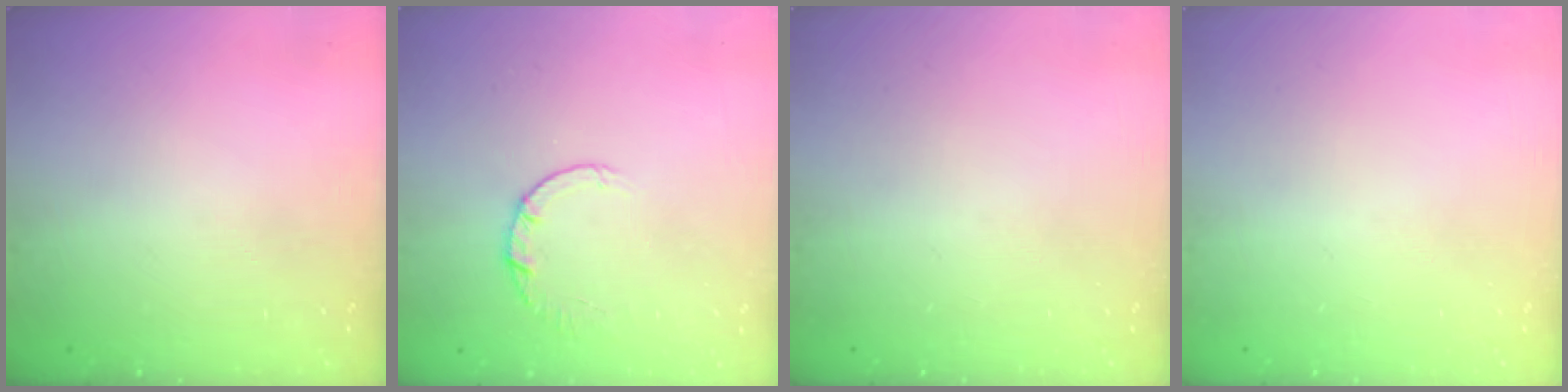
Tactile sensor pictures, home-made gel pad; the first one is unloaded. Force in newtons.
{"total": 2.7, "press": 2.7, "slide": 0.4}
{"total": 0.0}
{"total": 0.0}